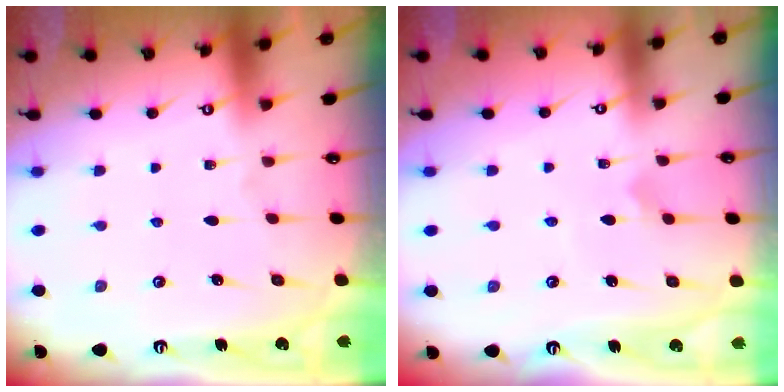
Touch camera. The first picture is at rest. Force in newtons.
{"total": 3.3, "press": 3.3, "slide": 0.3}